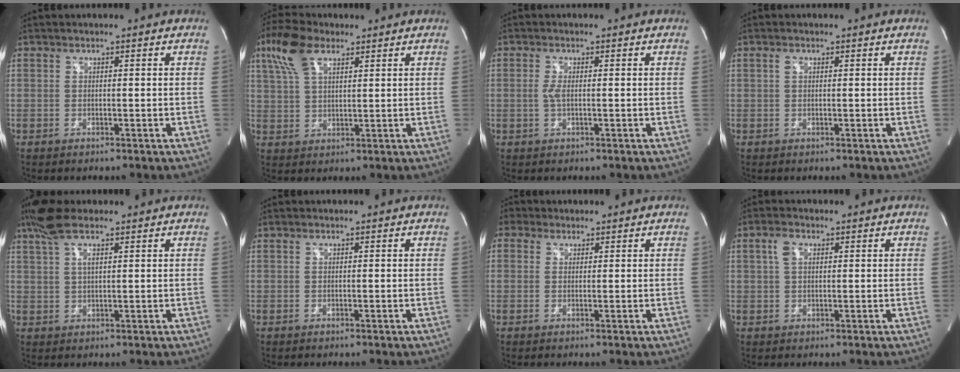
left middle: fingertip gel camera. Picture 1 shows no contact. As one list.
[{"total": 7.8, "force": [4.7, 3.4, 5.3], "torque": [-0.123, 0.026, 0.095]}, {"total": 1.6, "force": [-0.1, 0.4, 1.5], "torque": [-0.035, 0.000, -0.003]}, {"total": 0.7, "force": [0.3, 0.5, 0.4], "torque": [-0.007, 0.004, 0.006]}, {"total": 6.8, "force": [4.8, 1.6, 4.6], "torque": [-0.102, 0.025, 0.090]}, {"total": 0.0}, {"total": 1.3, "force": [0.7, 1.0, -0.1], "torque": [0.000, 0.011, 0.012]}, {"total": 2.5, "force": [1.0, 1.4, 1.8], "torque": [-0.038, 0.010, 0.020]}]